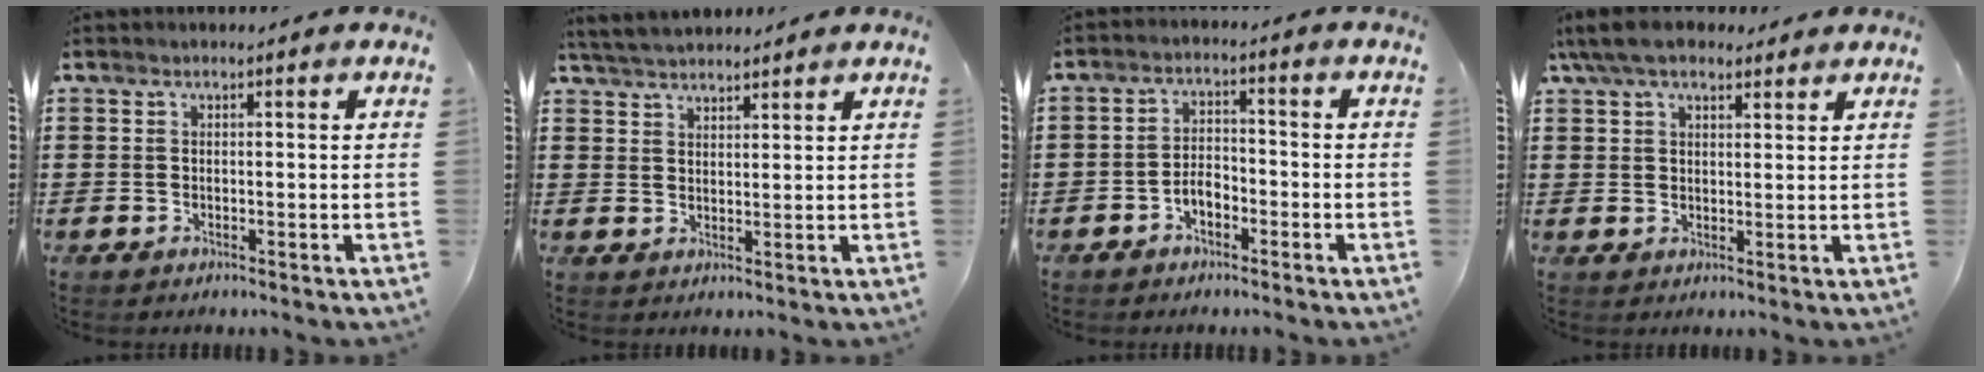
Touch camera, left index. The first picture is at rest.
{"total": 3.8, "force": [3.6, 0.7, 0.7], "torque": [-0.025, -0.005, 0.069]}
{"total": 3.1, "force": [-1.9, 1.4, 1.9], "torque": [-0.037, 0.007, -0.039]}
{"total": 6.5, "force": [4.9, 2.4, 3.5], "torque": [-0.082, 0.004, 0.092]}